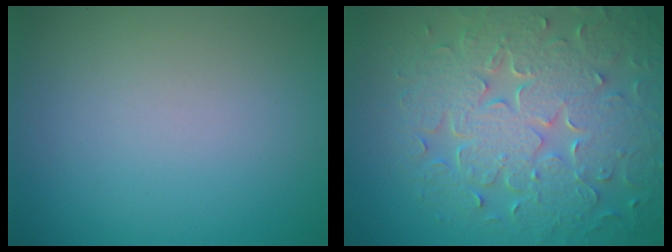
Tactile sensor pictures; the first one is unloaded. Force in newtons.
{"total": 9.0, "press": 6.5, "slide": 6.3}